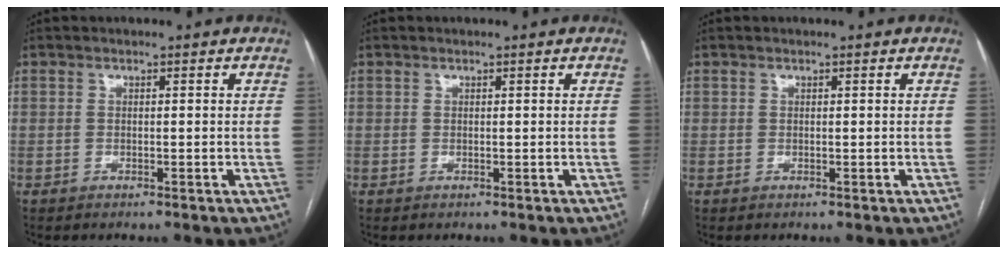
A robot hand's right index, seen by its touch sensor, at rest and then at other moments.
{"total": 0.0}
{"total": 0.0}